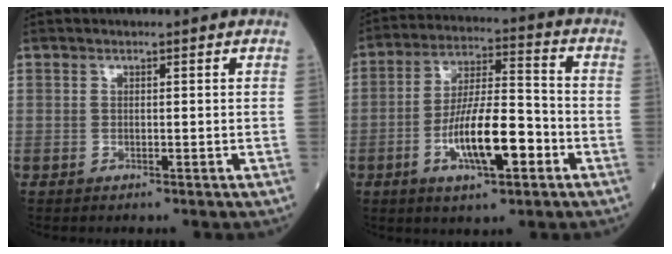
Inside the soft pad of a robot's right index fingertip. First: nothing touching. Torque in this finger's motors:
{"motor_torque": [0.54, -0.19, 0.66, 0.21]}